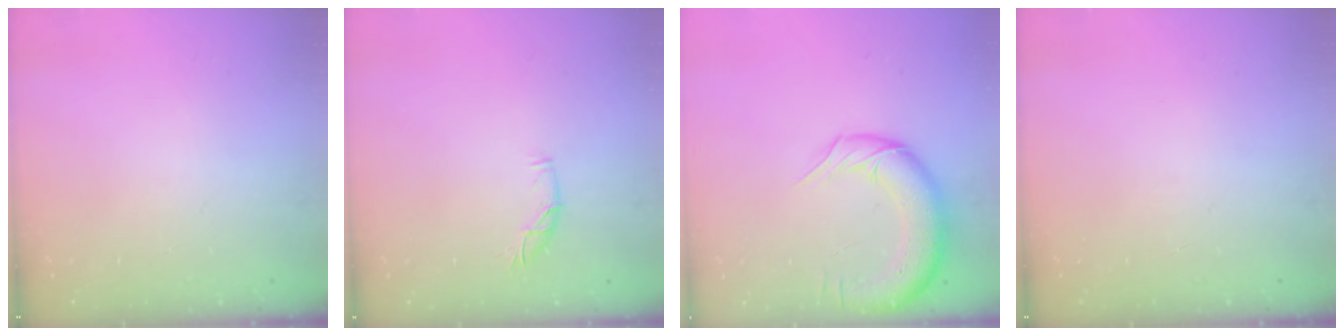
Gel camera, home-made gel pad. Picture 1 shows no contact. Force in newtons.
{"total": 6.1, "press": 6.1, "slide": 0.6}
{"total": 13.9, "press": 13.4, "slide": 3.7}
{"total": 0.0}